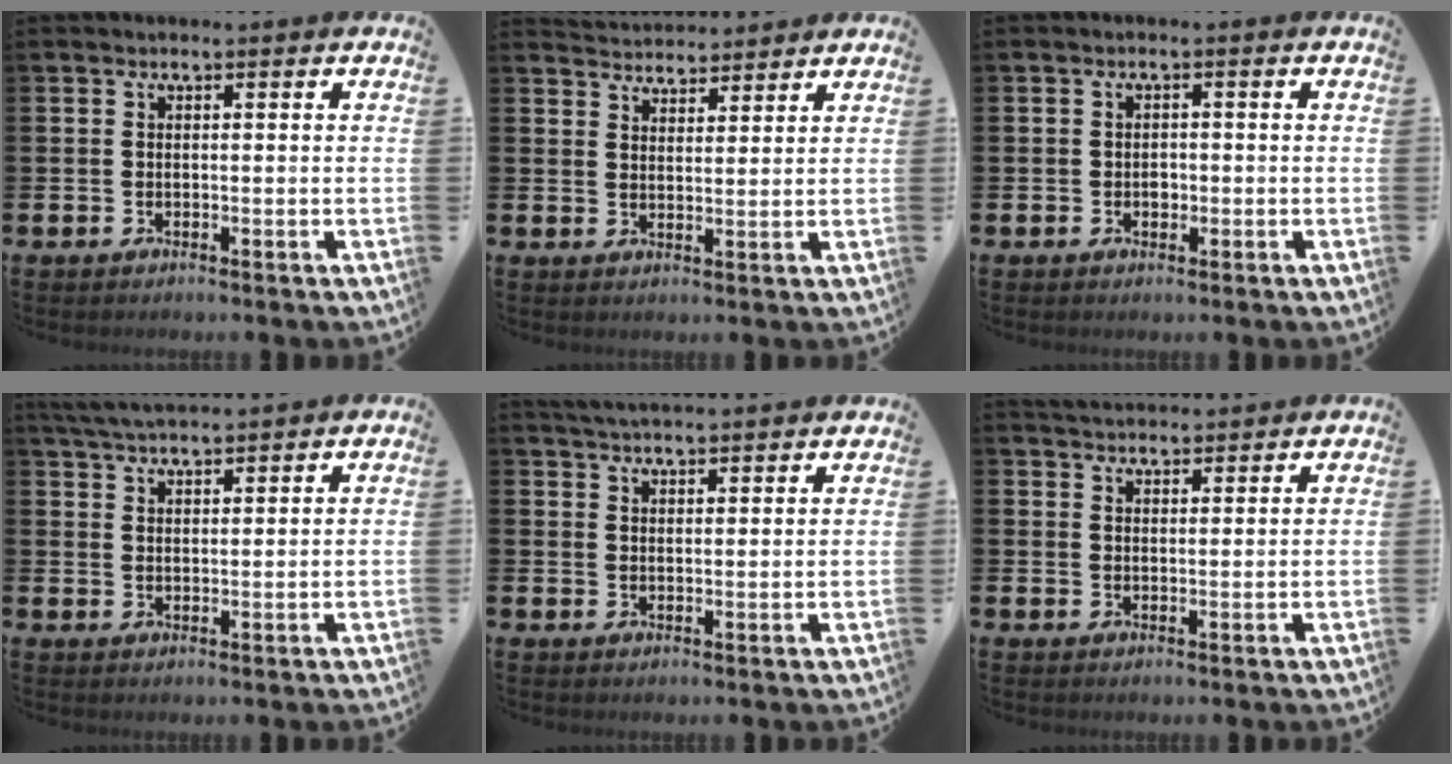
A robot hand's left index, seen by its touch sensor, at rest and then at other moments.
{"total": 3.8, "force": [3.7, 0.5, -0.6], "torque": [-0.008, -0.018, 0.071]}
{"total": 1.3, "force": [-0.1, 1.0, 0.7], "torque": [0.001, 0.001, -0.007]}
{"total": 4.3, "force": [4.2, 0.2, 0.9], "torque": [-0.031, -0.015, 0.077]}
{"total": 3.8, "force": [3.8, -0.1, 0.2], "torque": [-0.011, -0.015, 0.069]}
{"total": 3.2, "force": [3.2, 0.4, 0.1], "torque": [-0.008, -0.015, 0.060]}